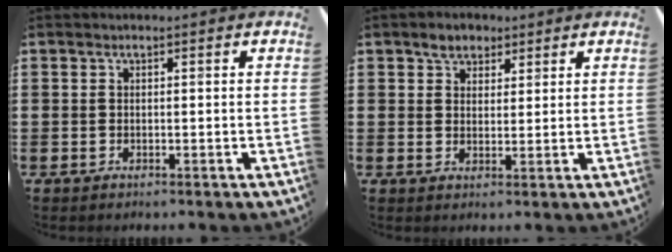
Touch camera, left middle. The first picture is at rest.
{"total": 3.0, "force": [2.4, 1.7, 0.6], "torque": [-0.008, 0.006, 0.044]}